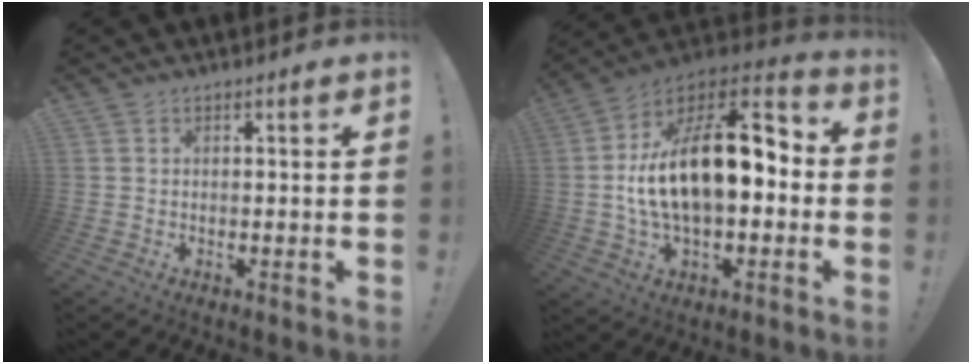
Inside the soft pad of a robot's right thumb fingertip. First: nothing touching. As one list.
[{"total": 22.3, "force": [1.2, 11.8, 18.8], "torque": [-0.309, -0.003, 0.024]}]